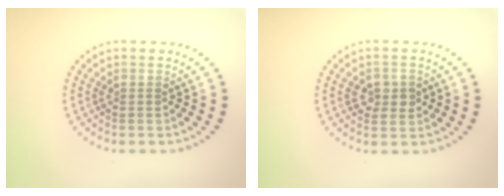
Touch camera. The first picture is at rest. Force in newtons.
{"total": 2.2, "press": 2.2, "slide": 0.4}